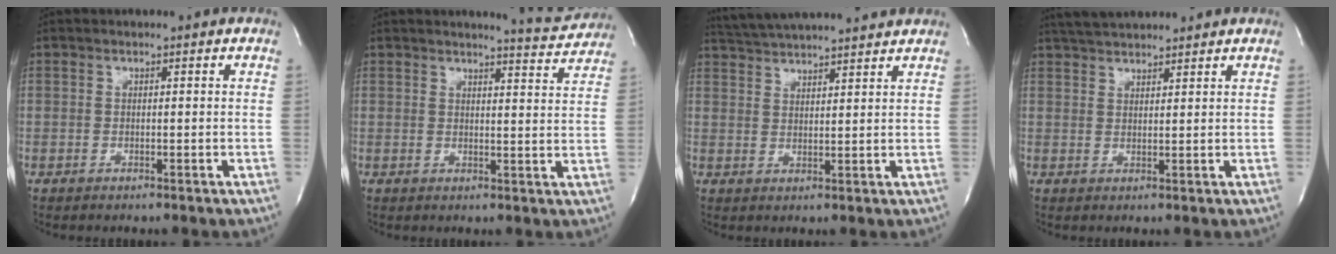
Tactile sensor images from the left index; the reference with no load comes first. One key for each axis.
{"total": 5.8, "fx": 5.8, "fy": -0.1, "fz": 0.4, "tx": -0.015, "ty": -0.026, "tz": 0.062}
{"total": 13.8, "fx": 12.9, "fy": 0.8, "fz": 4.9, "tx": -0.097, "ty": 0.031, "tz": 0.196}
{"total": 6.5, "fx": 6.0, "fy": 1.0, "fz": 2.3, "tx": -0.045, "ty": 0.032, "tz": 0.106}